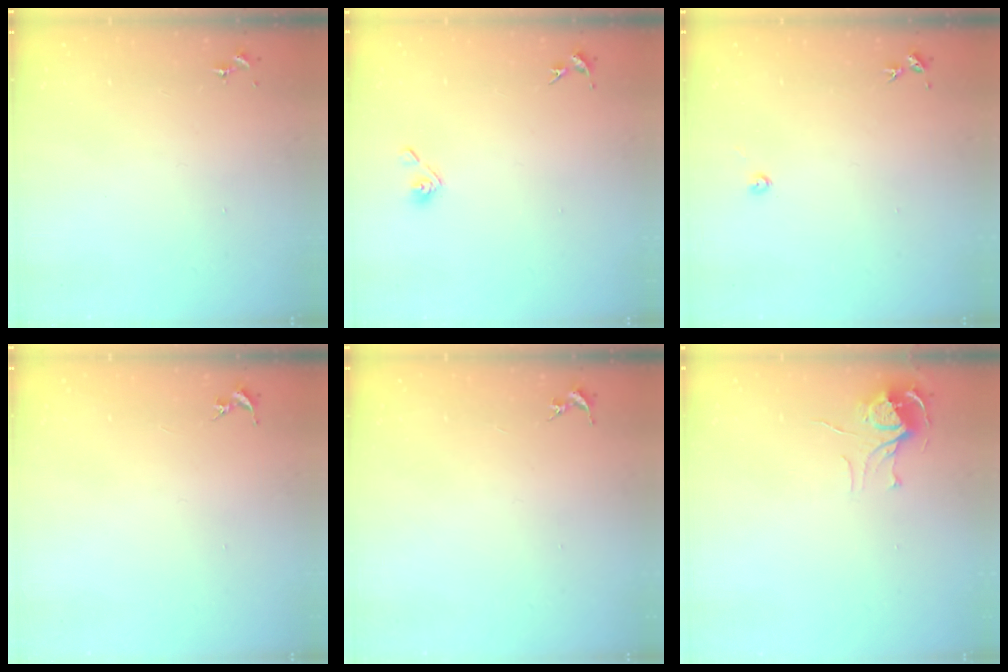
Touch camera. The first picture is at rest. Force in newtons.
{"total": 5.3, "press": 4.9, "slide": 2.0}
{"total": 2.2, "press": 2.2, "slide": 0.3}
{"total": 0.0}
{"total": 0.0}
{"total": 7.0, "press": 7.0, "slide": 0.6}